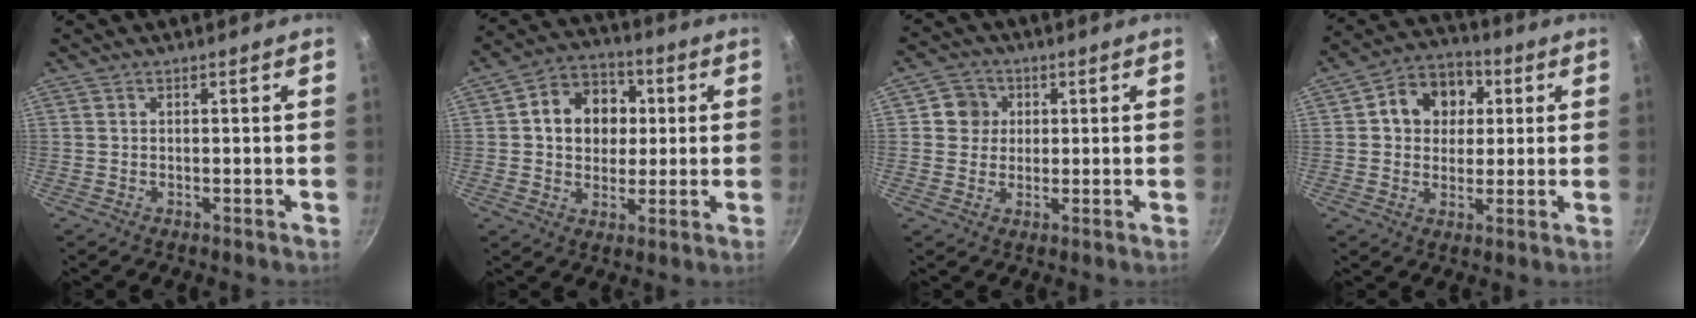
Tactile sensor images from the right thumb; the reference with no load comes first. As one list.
[{"total": 12.3, "force": [2.0, 10.1, 6.8], "torque": [-0.069, 0.012, 0.018]}, {"total": 5.1, "force": [1.1, 4.9, 1.1], "torque": [0.019, 0.004, 0.009]}, {"total": 11.2, "force": [2.6, 9.2, 5.8], "torque": [-0.057, 0.011, 0.027]}]